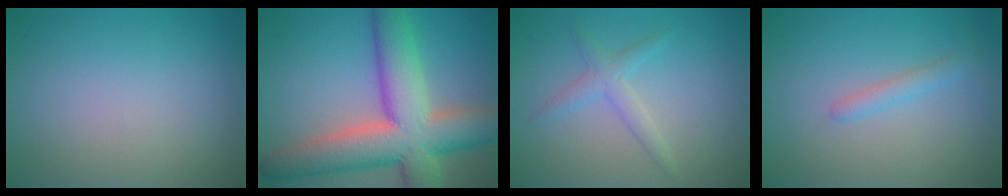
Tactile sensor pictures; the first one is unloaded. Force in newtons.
{"total": 11.6, "press": 11.6, "slide": 1.0}
{"total": 1.4, "press": 1.4, "slide": 0.0}
{"total": 1.4, "press": 1.4, "slide": 0.0}